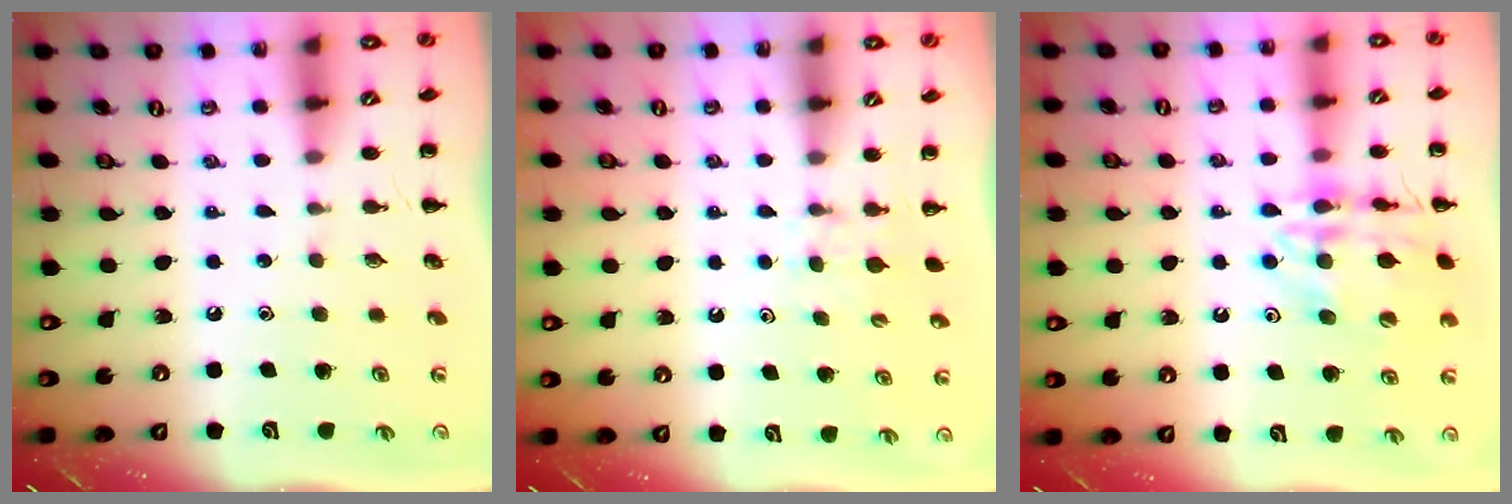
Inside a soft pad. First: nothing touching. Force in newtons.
{"total": 3.7, "press": 3.5, "slide": 1.2}
{"total": 15.8, "press": 15.7, "slide": 2.0}